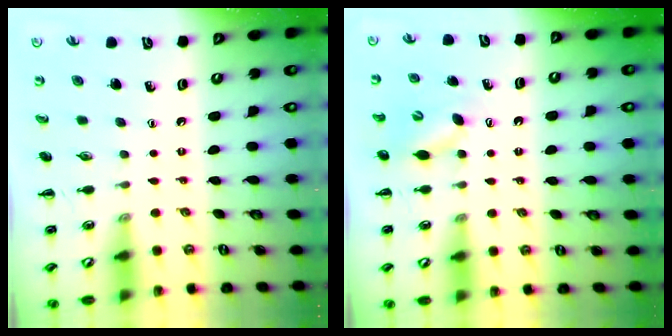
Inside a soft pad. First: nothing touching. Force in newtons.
{"total": 6.3, "press": 6.2, "slide": 1.1}